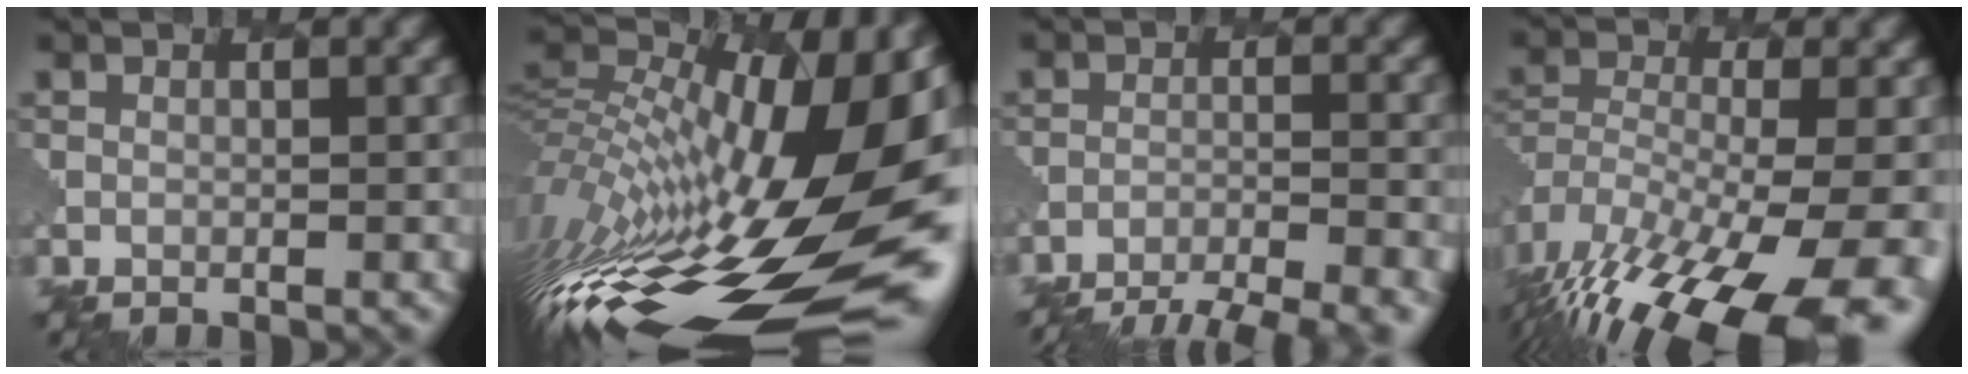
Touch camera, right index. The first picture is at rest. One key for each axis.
{"total": 18.4, "fx": -1.1, "fy": 7.7, "fz": 16.7, "tx": -0.290, "ty": -0.008, "tz": -0.027}
{"total": 9.1, "fx": -8.1, "fy": 1.9, "fz": 3.7, "tx": -0.066, "ty": -0.012, "tz": -0.109}
{"total": 17.6, "fx": -11.1, "fy": 7.8, "fz": 11.2, "tx": -0.224, "ty": -0.046, "tz": -0.142}